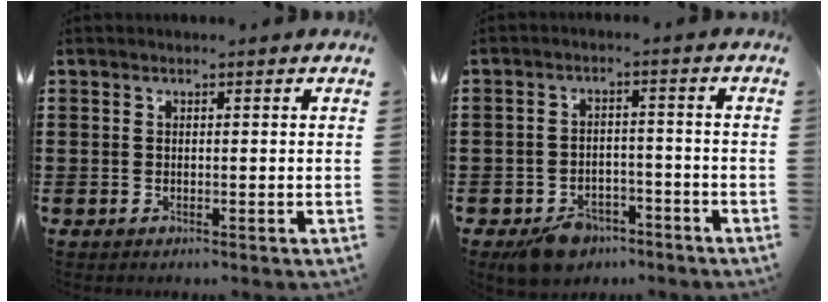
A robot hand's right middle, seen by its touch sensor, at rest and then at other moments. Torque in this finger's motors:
{"motor_torque": [1.13, -0.71, 0.24, 0.07]}